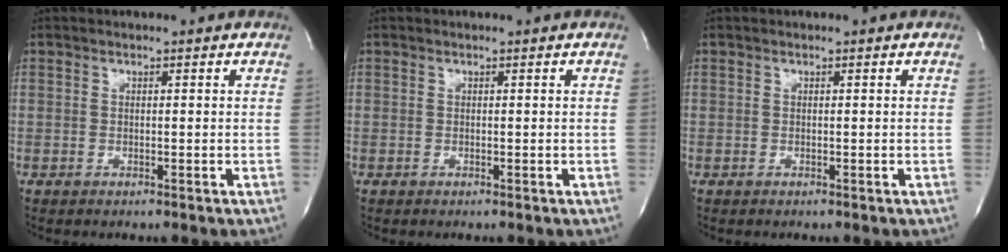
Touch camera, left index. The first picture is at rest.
{"total": 0.0}
{"total": 0.0}